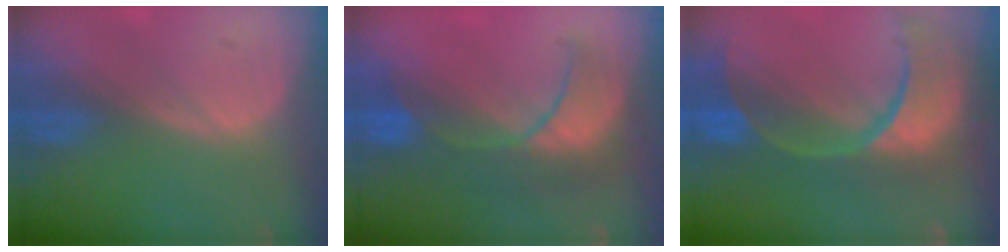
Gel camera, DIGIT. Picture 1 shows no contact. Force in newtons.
{"total": 8.1, "press": 8.1, "slide": 0.7}
{"total": 13.9, "press": 11.0, "slide": 8.4}